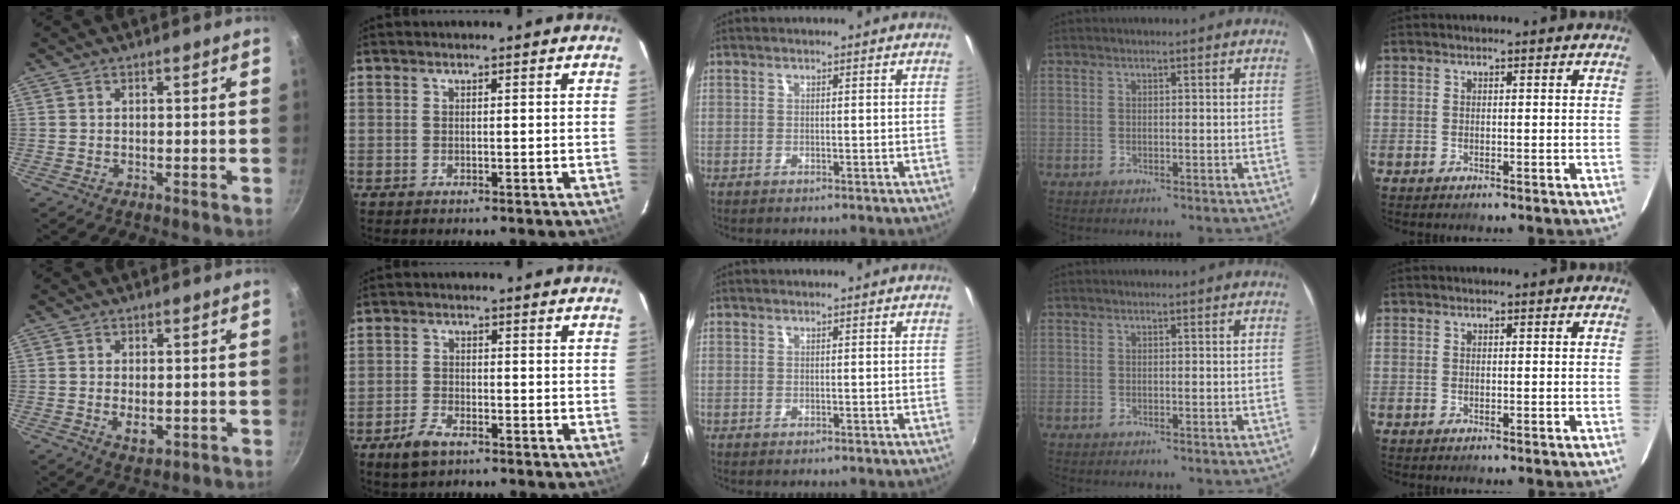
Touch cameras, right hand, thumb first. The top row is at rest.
{"thumb": {"total": 3.7, "force": [-0.5, 2.1, 3.0], "torque": [-0.050, -0.007, -0.005]}, "index": {"total": 5.0, "force": [-3.4, 2.2, 2.8], "torque": [-0.075, -0.006, -0.064]}}